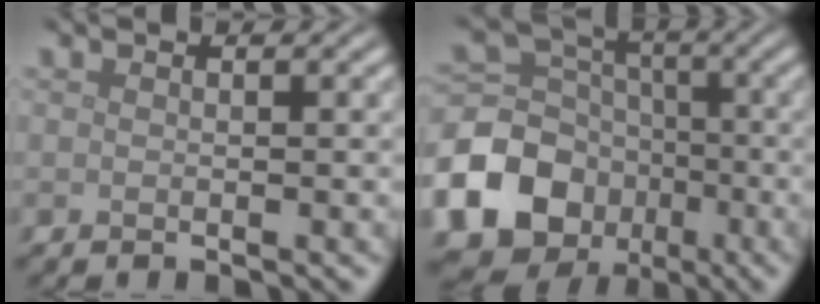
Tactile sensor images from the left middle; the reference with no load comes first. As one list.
[{"total": 13.5, "force": [-5.3, 11.4, 4.9], "torque": [-0.131, -0.032, -0.114]}]